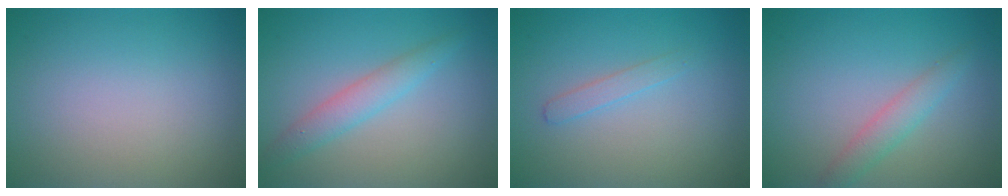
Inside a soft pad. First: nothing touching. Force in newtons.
{"total": 2.5, "press": 2.5, "slide": 0.0}
{"total": 1.2, "press": 1.2, "slide": 0.0}
{"total": 2.1, "press": 2.1, "slide": 0.0}